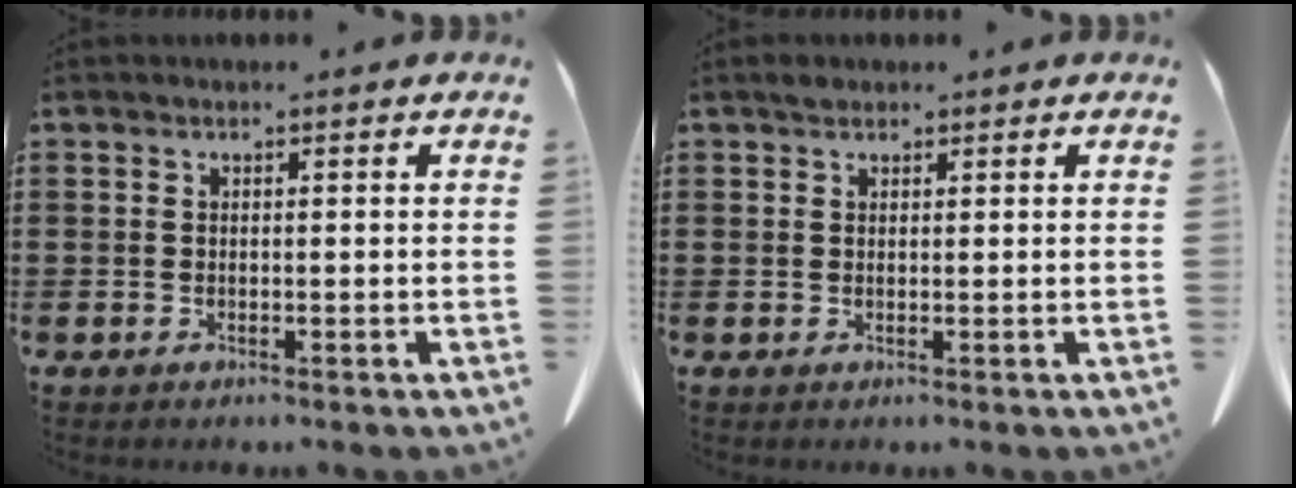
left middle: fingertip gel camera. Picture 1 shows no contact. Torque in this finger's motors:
{"motor_torque": [0.00, 0.00, 0.00, 0.00]}